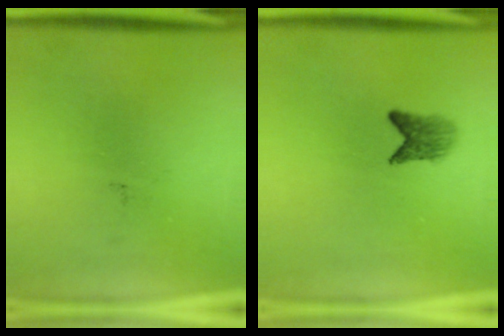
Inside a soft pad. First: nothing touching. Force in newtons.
{"total": 2.8}